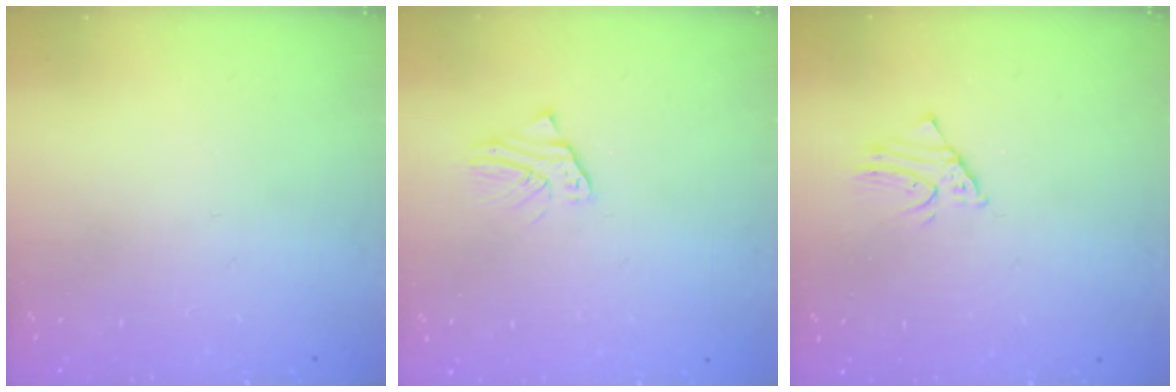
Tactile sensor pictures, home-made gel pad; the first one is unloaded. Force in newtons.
{"total": 2.6, "press": 2.6, "slide": 0.1}
{"total": 1.7, "press": 1.7, "slide": 0.1}